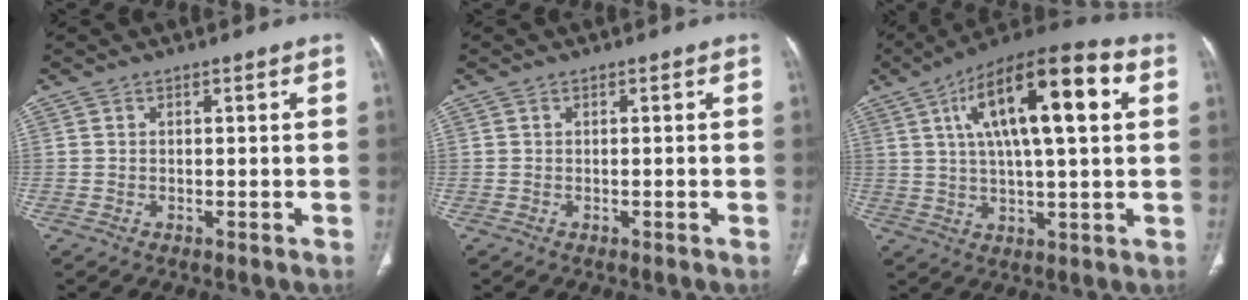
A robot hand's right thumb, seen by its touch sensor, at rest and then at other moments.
{"total": 0.0}
{"total": 19.7, "force": [5.8, 6.2, 17.8], "torque": [-0.279, 0.013, 0.085]}